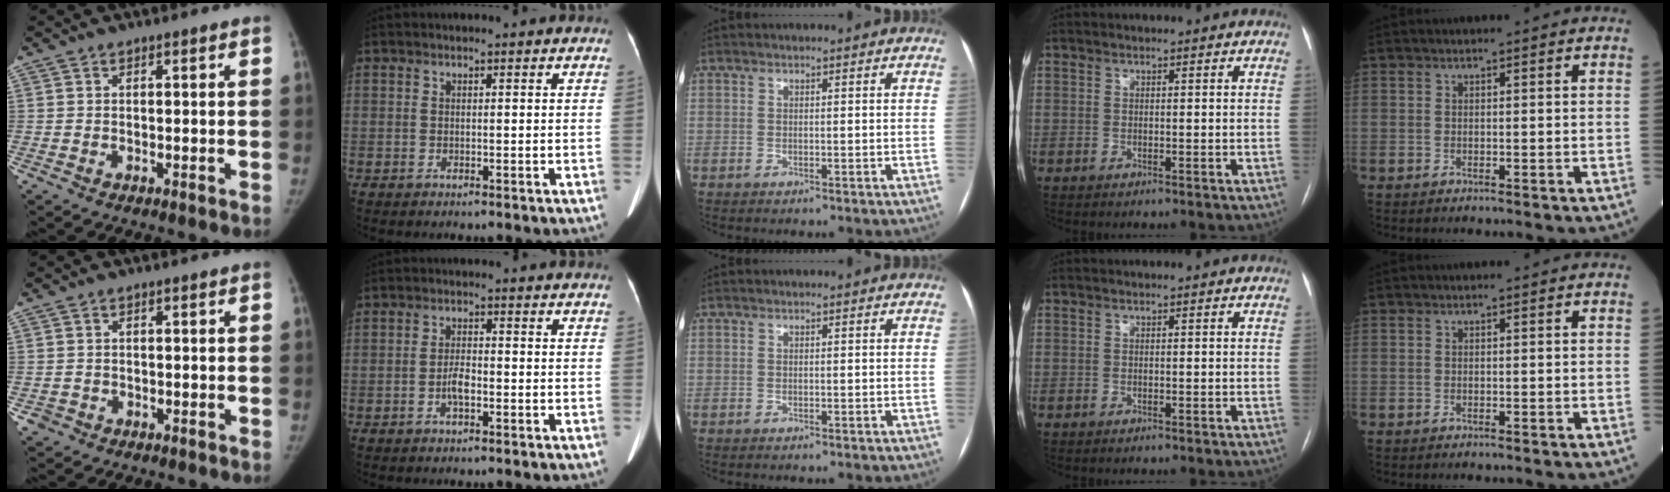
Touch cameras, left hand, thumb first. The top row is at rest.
{"thumb": {"total": 1.3, "force": [-0.6, 1.2, -0.1], "torque": [0.004, 0.005, -0.012]}, "index": {"total": 2.6, "force": [-1.1, 0.8, 2.2], "torque": [-0.042, 0.004, -0.022]}}